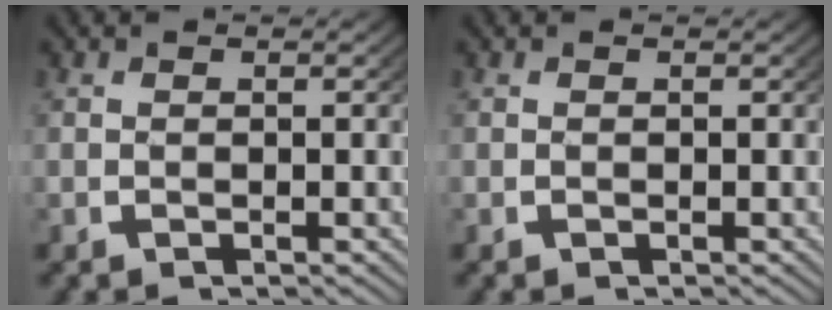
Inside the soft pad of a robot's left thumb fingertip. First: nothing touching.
{"total": 0.0}